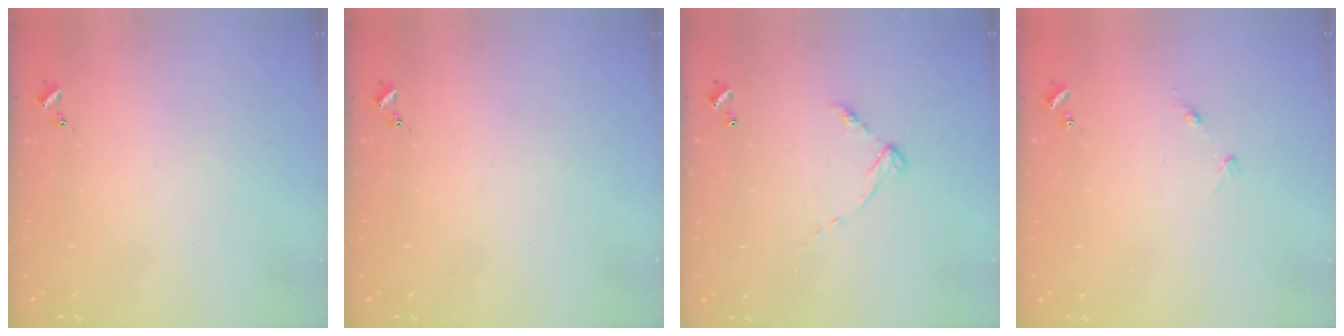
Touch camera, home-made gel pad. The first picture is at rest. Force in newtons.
{"total": 0.0}
{"total": 5.8, "press": 5.8, "slide": 0.4}
{"total": 5.1, "press": 5.1, "slide": 0.6}